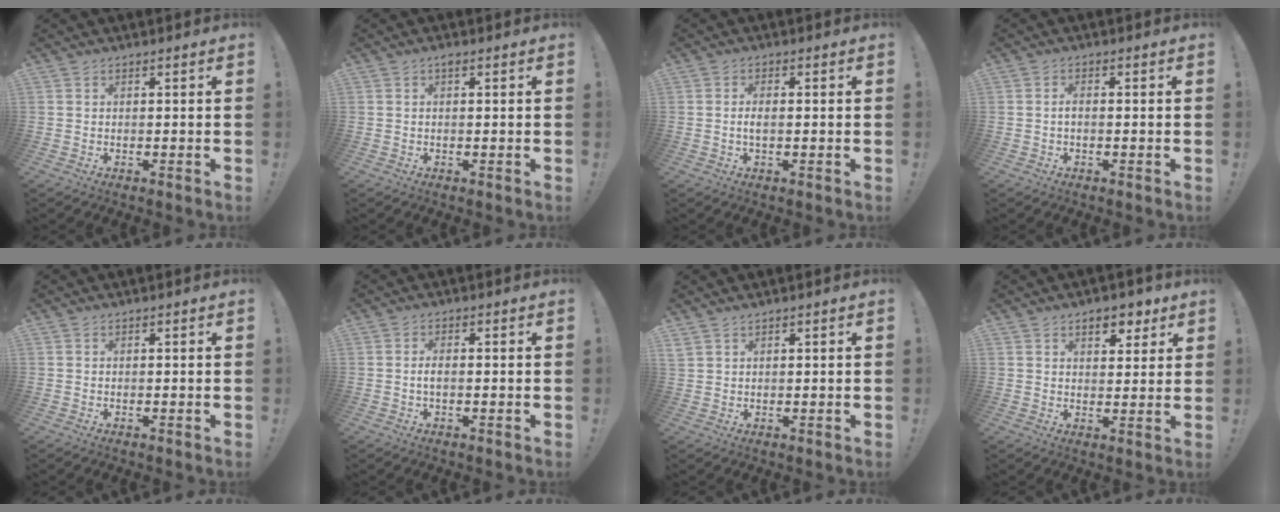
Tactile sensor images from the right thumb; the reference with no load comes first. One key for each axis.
{"total": 1.0, "fx": 0.6, "fy": 0.2, "fz": 0.7, "tx": -0.015, "ty": 0.002, "tz": 0.010}
{"total": 2.3, "fx": -0.4, "fy": 0.8, "fz": 2.1, "tx": -0.036, "ty": 0.004, "tz": -0.008}
{"total": 1.5, "fx": -0.5, "fy": 0.6, "fz": 1.3, "tx": -0.031, "ty": 0.007, "tz": -0.008}
{"total": 0.0}
{"total": 2.1, "fx": -0.4, "fy": 0.7, "fz": 1.9, "tx": -0.041, "ty": 0.007, "tz": -0.007}
{"total": 1.9, "fx": 1.6, "fy": 0.7, "fz": 0.9, "tx": -0.016, "ty": -0.007, "tz": 0.030}
{"total": 7.0, "fx": 4.2, "fy": 4.1, "fz": 3.8, "tx": -0.036, "ty": -0.016, "tz": 0.069}